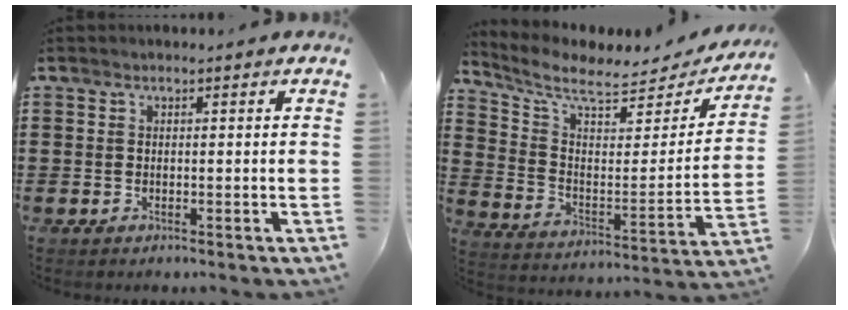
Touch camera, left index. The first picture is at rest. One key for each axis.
{"total": 7.4, "fx": 6.2, "fy": 2.0, "fz": 3.6, "tx": -0.101, "ty": -0.039, "tz": 0.105}